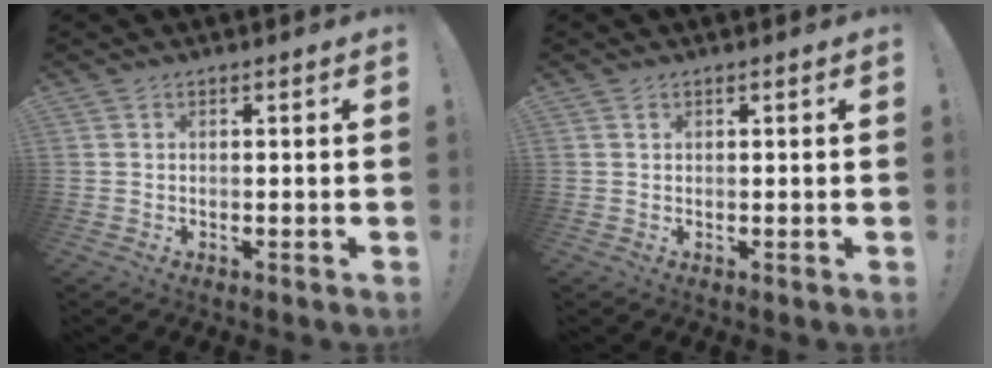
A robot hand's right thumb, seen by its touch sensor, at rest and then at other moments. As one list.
[{"total": 0.7, "force": [0.4, 0.6, 0.1], "torque": [0.004, -0.001, 0.005]}]